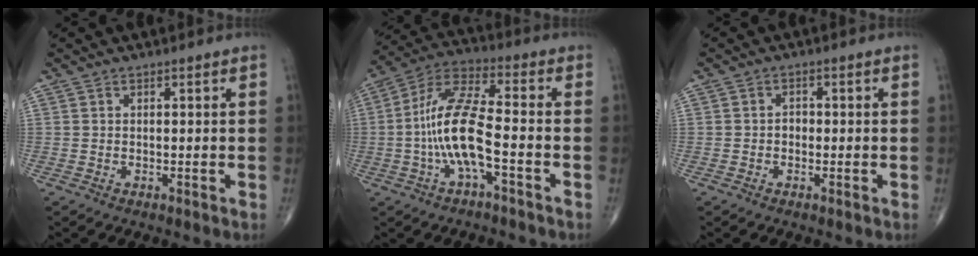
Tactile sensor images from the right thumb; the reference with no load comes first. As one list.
[{"total": 12.8, "force": [-2.9, 3.6, 11.9], "torque": [-0.259, 0.043, -0.058]}, {"total": 1.5, "force": [-0.4, 1.2, 0.8], "torque": [-0.005, 0.005, -0.010]}]